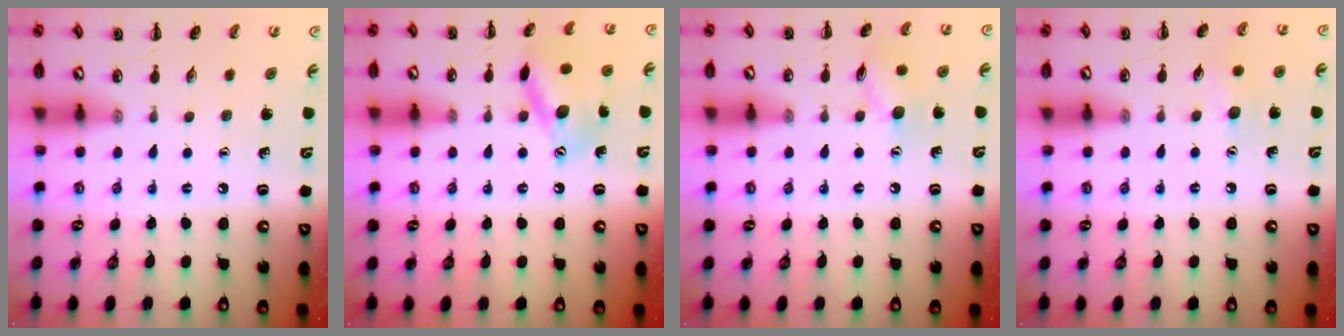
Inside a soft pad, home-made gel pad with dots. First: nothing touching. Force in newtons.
{"total": 13.1, "press": 13.1, "slide": 0.6}
{"total": 7.8, "press": 7.7, "slide": 0.9}
{"total": 5.4, "press": 5.3, "slide": 1.0}